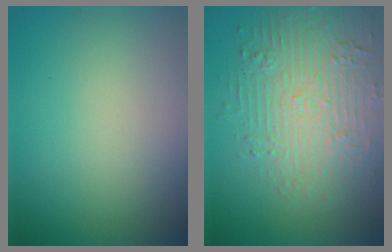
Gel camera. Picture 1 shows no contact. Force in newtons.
{"total": 4.8, "press": 4.2, "slide": 2.4}